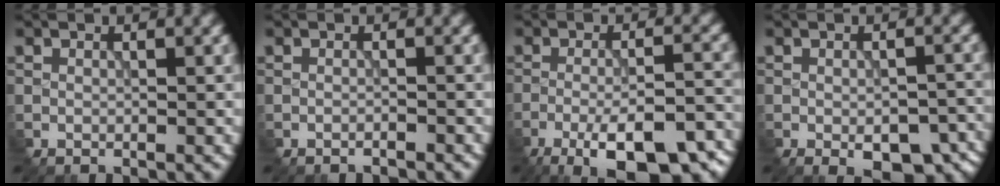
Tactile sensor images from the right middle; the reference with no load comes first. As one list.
[{"total": 0.9, "force": [-0.9, 0.1, 0.1], "torque": [0.003, 0.000, -0.020]}, {"total": 10.7, "force": [-6.8, 3.4, 7.5], "torque": [-0.124, -0.012, -0.099]}, {"total": 6.2, "force": [-3.3, 2.8, 4.4], "torque": [-0.059, -0.013, -0.033]}]